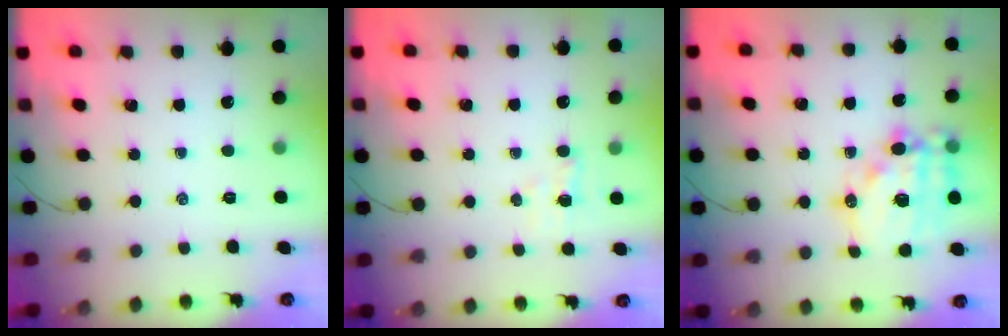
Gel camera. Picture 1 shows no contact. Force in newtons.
{"total": 3.5, "press": 3.4, "slide": 0.8}
{"total": 16.8, "press": 16.4, "slide": 3.7}